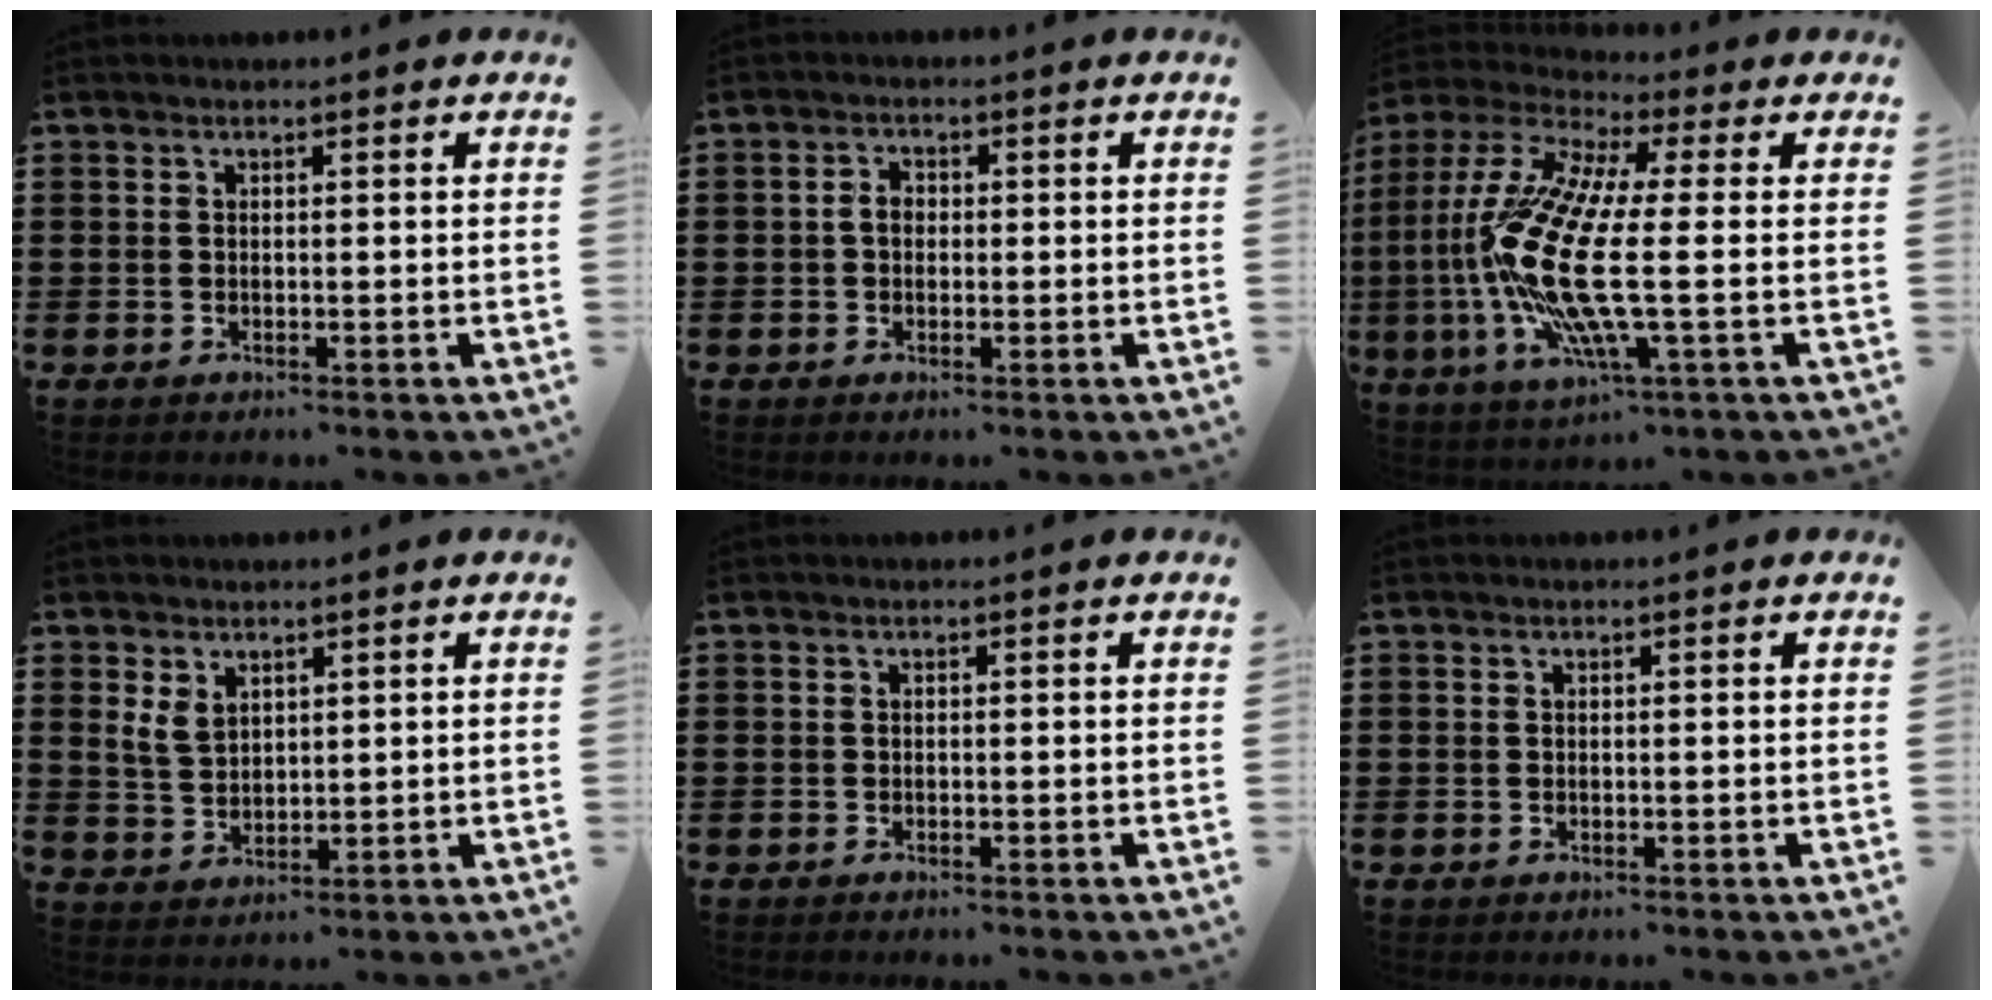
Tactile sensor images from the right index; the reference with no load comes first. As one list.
[{"total": 2.3, "force": [-0.1, 1.6, 1.6], "torque": [-0.033, 0.006, -0.003]}, {"total": 16.4, "force": [-2.2, 2.9, 16.0], "torque": [-0.361, -0.030, -0.052]}, {"total": 3.4, "force": [1.9, 2.3, 1.8], "torque": [-0.042, 0.008, 0.036]}, {"total": 0.0}, {"total": 0.0}]